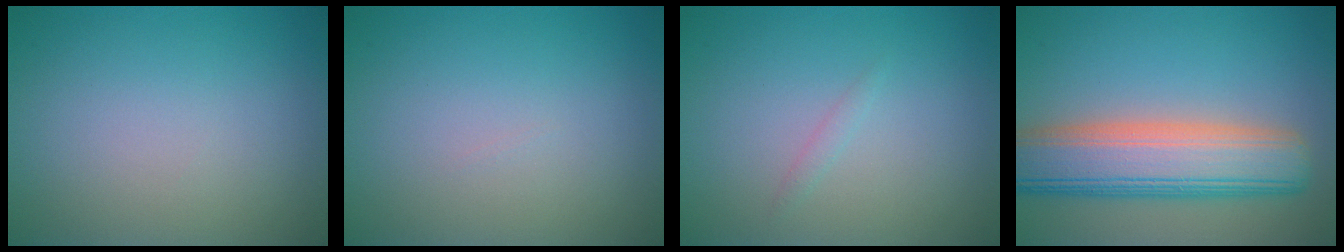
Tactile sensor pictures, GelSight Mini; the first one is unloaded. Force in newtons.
{"total": 0.0}
{"total": 0.6, "press": 0.6, "slide": 0.0}
{"total": 9.2, "press": 9.1, "slide": 0.7}